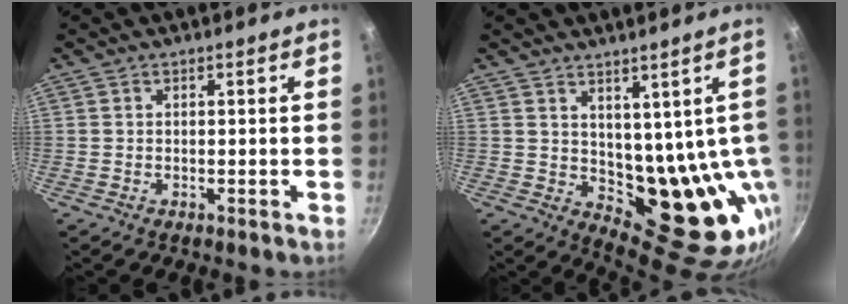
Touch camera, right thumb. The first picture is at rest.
{"total": 13.2, "force": [2.9, 8.0, 10.1], "torque": [-0.096, -0.032, 0.069]}